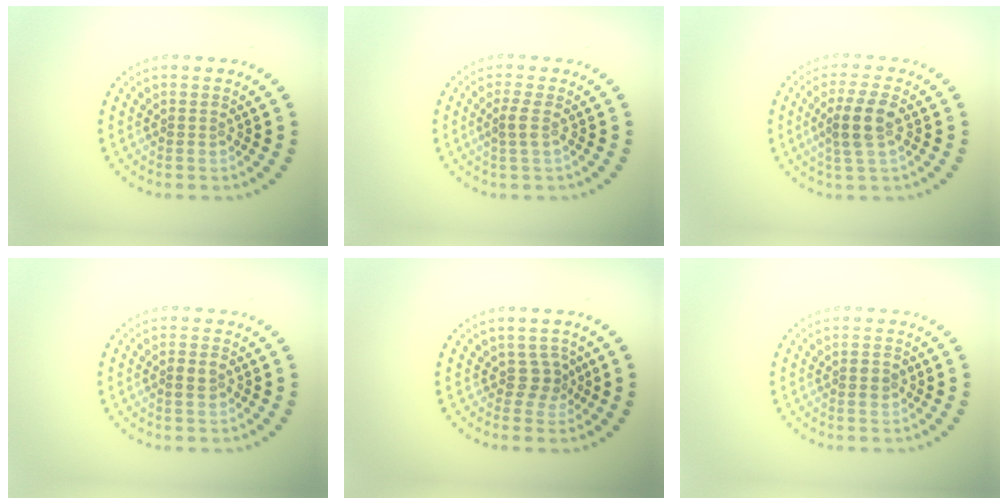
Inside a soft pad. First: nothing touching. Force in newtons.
{"total": 1.2, "press": 1.0, "slide": 0.6}
{"total": 3.6, "press": 3.3, "slide": 1.3}
{"total": 1.2, "press": 1.2, "slide": 0.2}
{"total": 1.9, "press": 1.2, "slide": 1.4}
{"total": 1.0, "press": 1.0, "slide": 0.1}